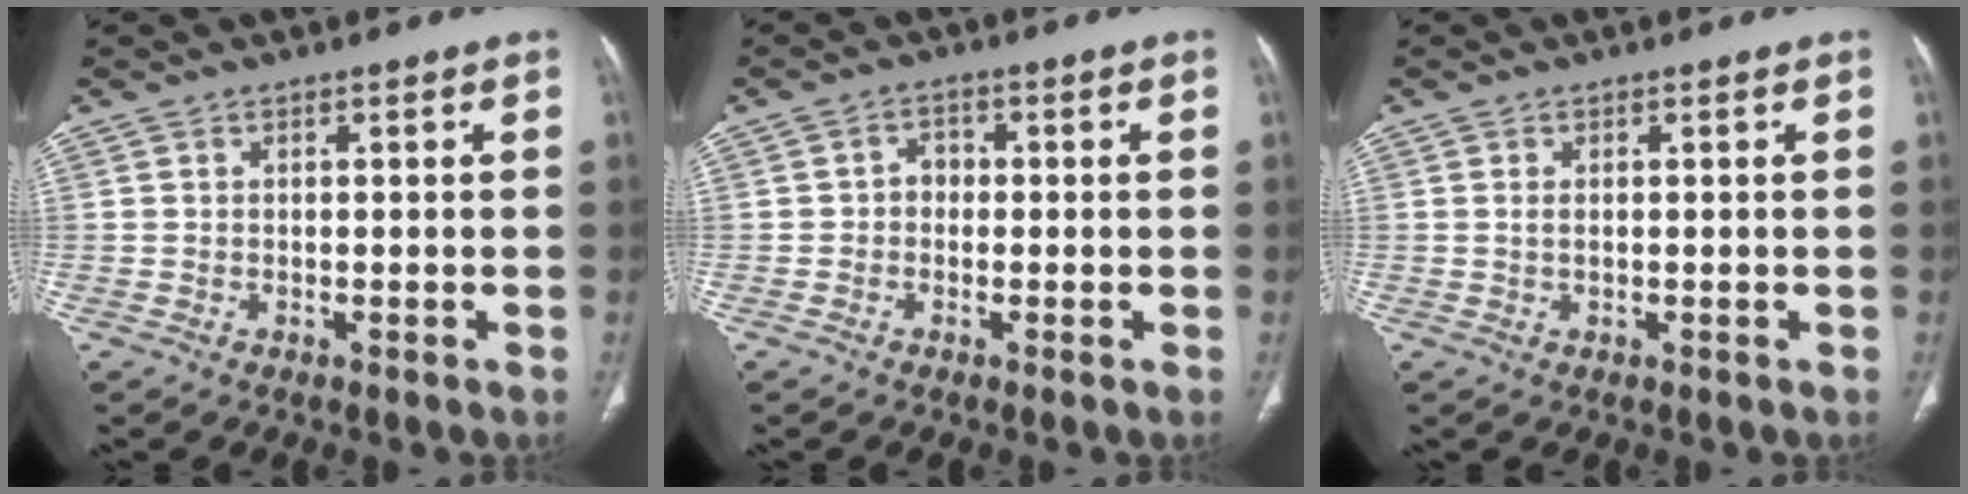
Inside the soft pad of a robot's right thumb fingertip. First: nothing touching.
{"total": 2.4, "force": [-0.3, 2.0, 1.3], "torque": [-0.005, 0.011, -0.013]}
{"total": 1.0, "force": [0.1, 0.4, 0.9], "torque": [-0.022, -0.001, 0.005]}